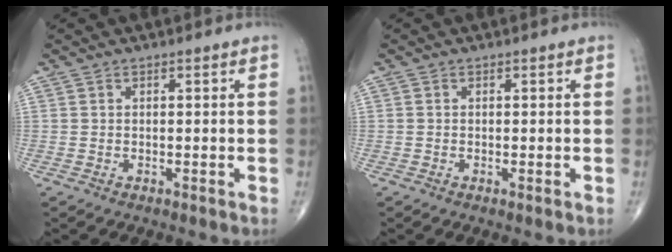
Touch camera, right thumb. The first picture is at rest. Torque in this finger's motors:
{"motor_torque": [-0.46, -0.19, 0.13, 0.06, -0.09]}